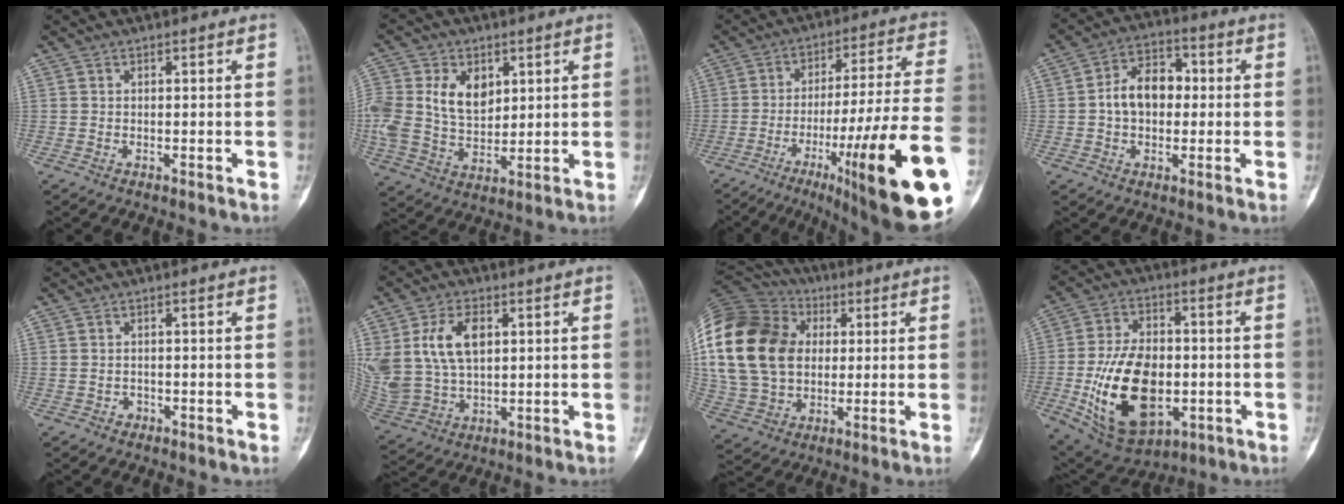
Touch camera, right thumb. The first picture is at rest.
{"total": 15.7, "force": [4.1, 10.9, 10.5], "torque": [-0.211, -0.007, 0.086]}
{"total": 26.8, "force": [-10.8, 3.1, 24.4], "torque": [-0.315, 0.035, -0.155]}
{"total": 9.8, "force": [0.2, 6.9, 6.9], "torque": [-0.093, 0.026, -0.006]}
{"total": 1.2, "force": [-0.4, 1.1, 0.3], "torque": [-0.001, 0.009, -0.004]}
{"total": 15.9, "force": [4.3, 10.1, 11.5], "torque": [-0.237, -0.007, 0.095]}
{"total": 27.4, "force": [4.3, 20.2, 18.0], "torque": [-0.386, 0.035, 0.088]}
{"total": 20.6, "force": [-3.9, 12.8, 15.7], "torque": [-0.246, 0.008, -0.044]}